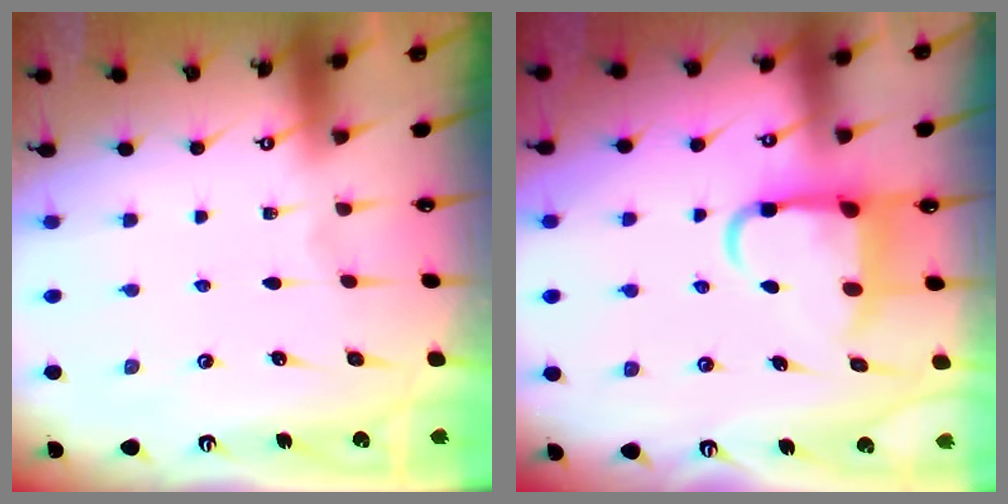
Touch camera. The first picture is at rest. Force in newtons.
{"total": 8.7, "press": 8.6, "slide": 1.4}